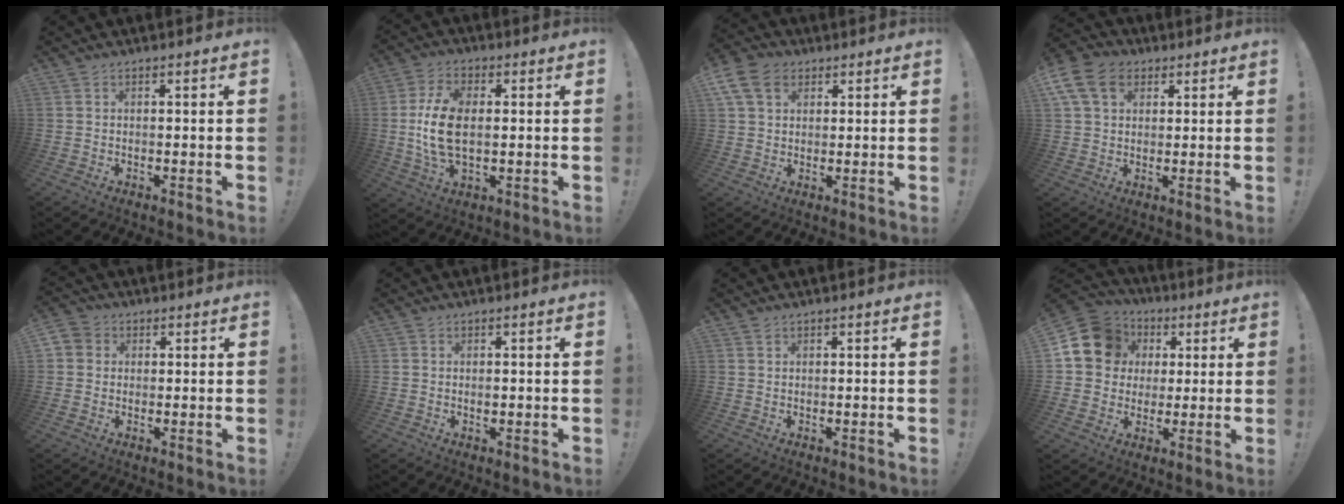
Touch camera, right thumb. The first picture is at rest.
{"total": 13.2, "force": [0.3, 7.6, 10.8], "torque": [-0.223, -0.001, 0.007]}
{"total": 10.4, "force": [4.4, 7.5, 5.7], "torque": [-0.102, -0.007, 0.089]}
{"total": 12.3, "force": [4.9, 8.9, 6.9], "torque": [-0.133, -0.010, 0.097]}
{"total": 3.9, "force": [0.7, 3.7, 1.0], "torque": [-0.020, 0.008, 0.015]}
{"total": 0.6, "force": [-0.1, 0.5, 0.4], "torque": [-0.001, -0.002, -0.003]}
{"total": 0.7, "force": [0.6, 0.3, 0.2], "torque": [-0.002, -0.002, 0.011]}
{"total": 14.0, "force": [4.3, 12.1, 5.7], "torque": [-0.090, -0.014, 0.092]}